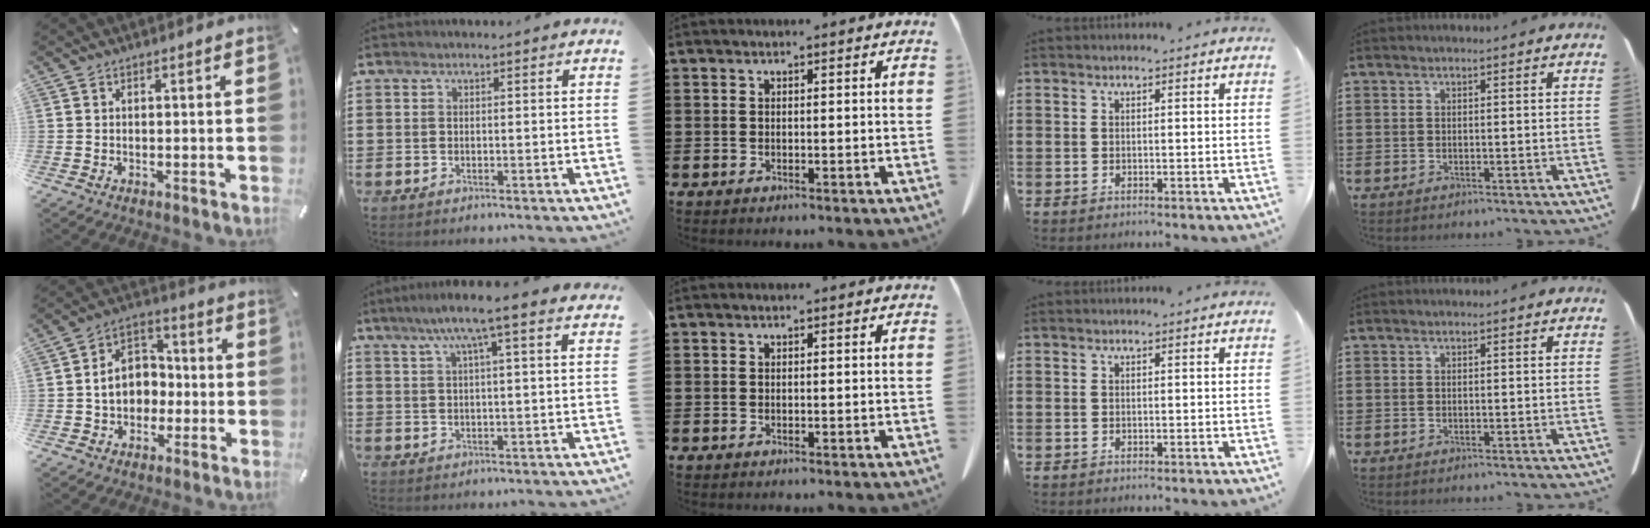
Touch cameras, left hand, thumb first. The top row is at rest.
{"thumb": {"total": 9.4, "force": [-1.5, 7.9, 4.8], "torque": [-0.092, 0.025, -0.027]}, "index": {"total": 6.5, "force": [4.1, -0.1, 5.1], "torque": [-0.110, -0.002, 0.068]}}